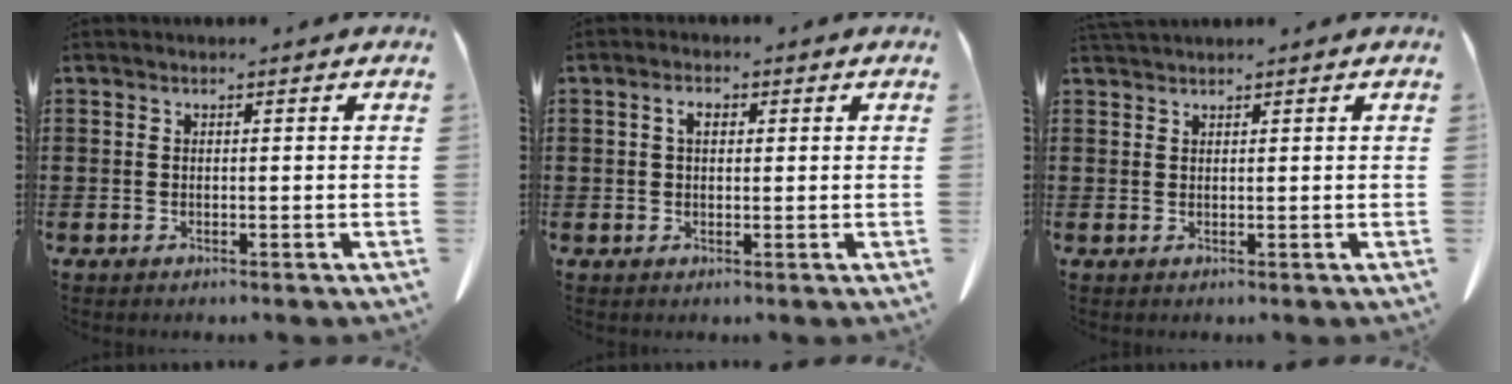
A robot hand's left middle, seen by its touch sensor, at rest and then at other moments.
{"total": 2.4, "force": [0.7, 1.3, 1.9], "torque": [-0.042, 0.010, 0.011]}
{"total": 1.1, "force": [1.1, 0.0, 0.2], "torque": [-0.007, -0.001, 0.022]}